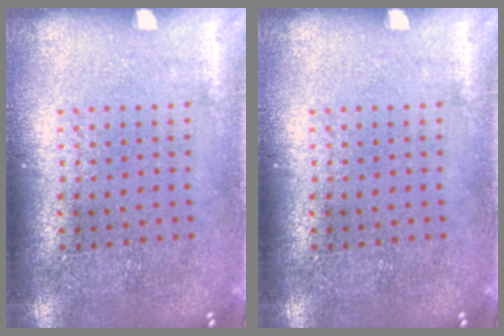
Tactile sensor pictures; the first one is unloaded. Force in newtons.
{"total": 0.0}